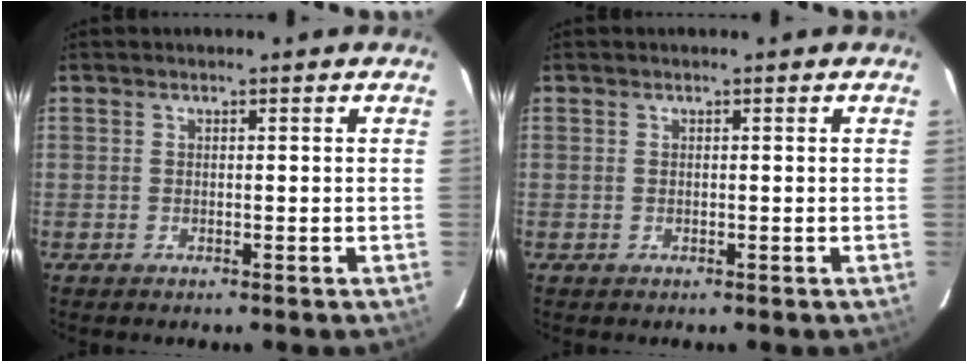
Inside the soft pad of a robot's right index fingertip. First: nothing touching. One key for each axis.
{"total": 0.0}